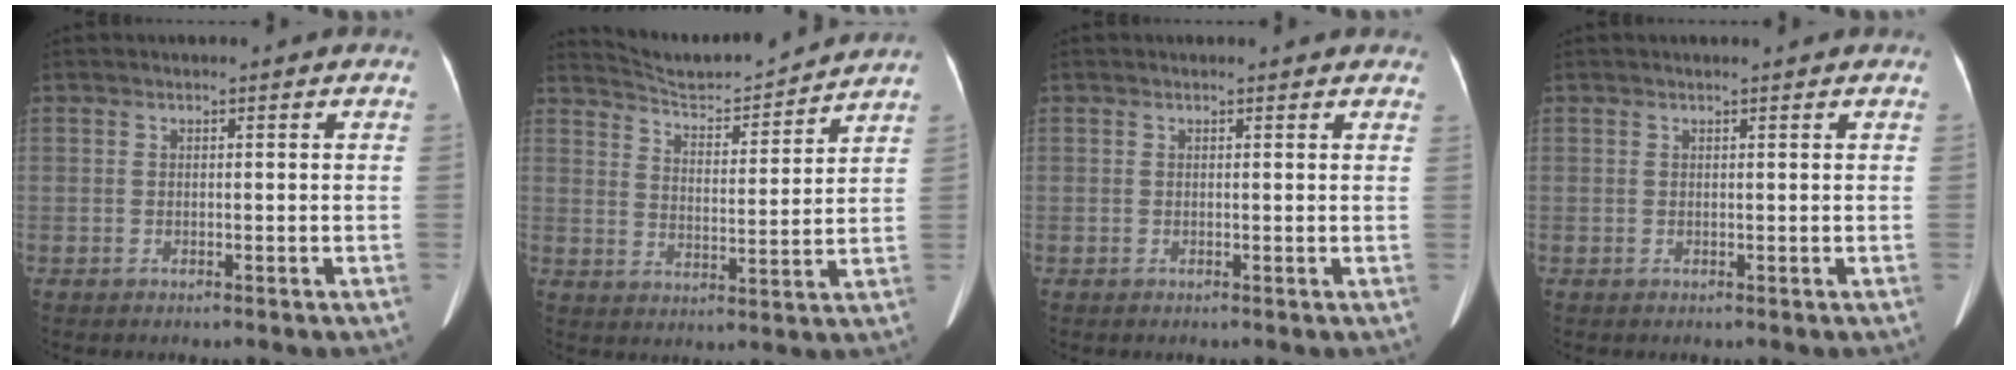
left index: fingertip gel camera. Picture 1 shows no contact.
{"total": 12.2, "force": [11.9, -0.1, 2.6], "torque": [-0.053, 0.002, 0.184]}
{"total": 4.4, "force": [4.1, 0.9, 1.5], "torque": [-0.017, 0.018, 0.035]}
{"total": 2.4, "force": [2.2, -0.1, 1.1], "torque": [-0.013, 0.016, 0.028]}